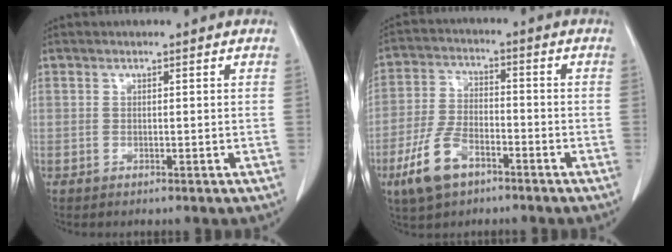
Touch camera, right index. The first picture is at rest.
{"total": 9.1, "force": [-5.2, 4.5, 6.0], "torque": [-0.139, 0.001, -0.098]}